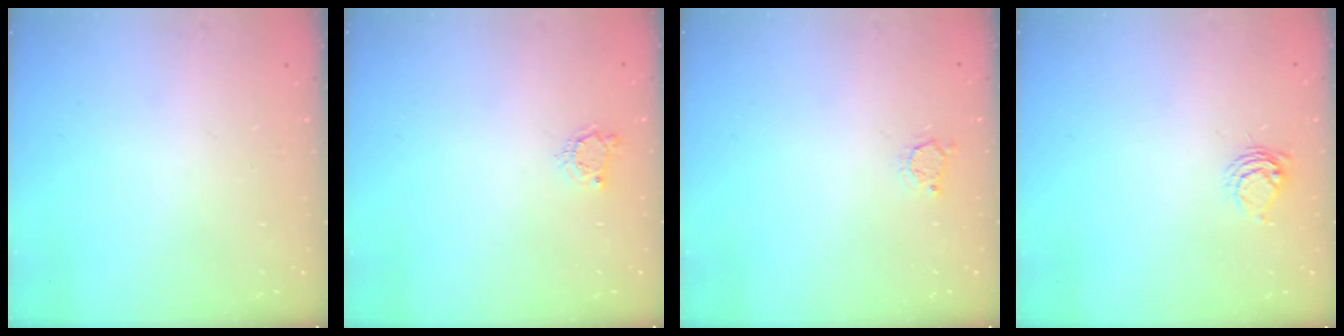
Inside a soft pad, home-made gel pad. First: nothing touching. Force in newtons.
{"total": 3.9, "press": 3.8, "slide": 0.5}
{"total": 2.5, "press": 2.5, "slide": 0.3}
{"total": 6.6, "press": 6.6, "slide": 0.7}